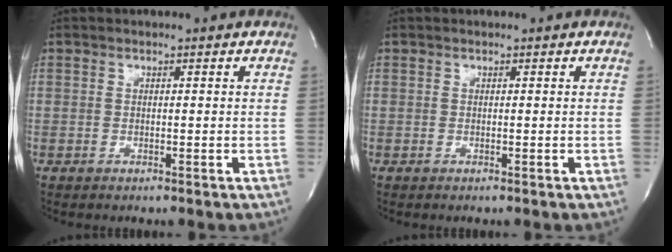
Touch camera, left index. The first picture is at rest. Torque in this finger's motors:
{"motor_torque": [0.00, 0.00, -0.02, 0.00]}